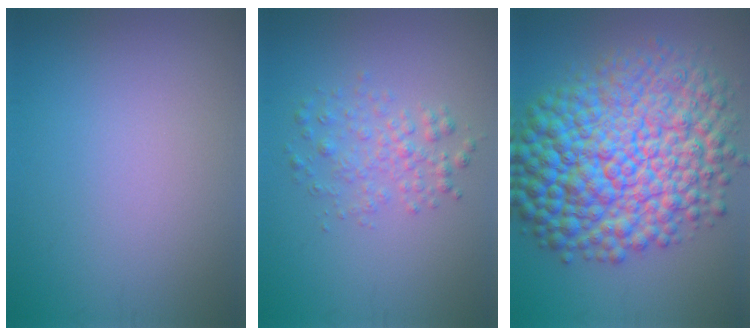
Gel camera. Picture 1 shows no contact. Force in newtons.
{"total": 2.5, "press": 2.5, "slide": 0.0}
{"total": 14.6, "press": 14.6, "slide": 0.0}